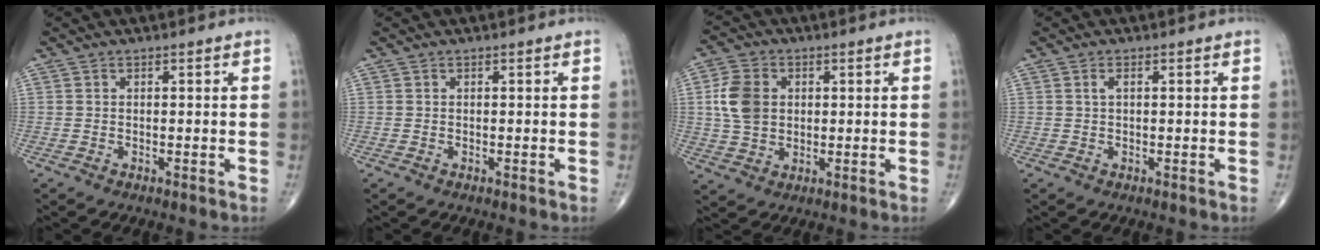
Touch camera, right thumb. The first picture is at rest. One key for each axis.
{"total": 0.0}
{"total": 8.4, "fx": 1.3, "fy": 6.4, "fz": 5.4, "tx": -0.094, "ty": 0.002, "tz": 0.025}
{"total": 1.0, "fx": 0.3, "fy": 0.4, "fz": 0.9, "tx": -0.021, "ty": 0.003, "tz": 0.004}